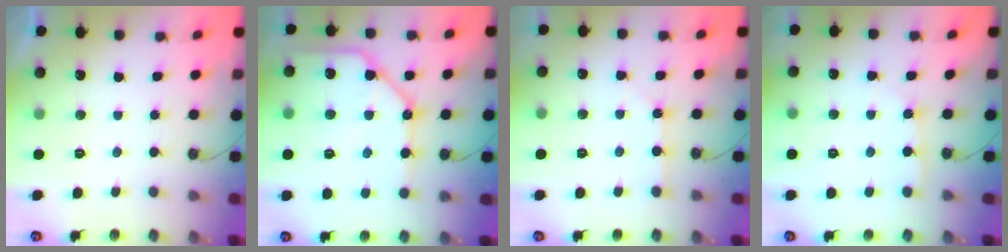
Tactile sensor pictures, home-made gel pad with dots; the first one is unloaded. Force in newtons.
{"total": 14.2, "press": 14.1, "slide": 1.9}
{"total": 1.7, "press": 1.7, "slide": 0.3}
{"total": 2.6, "press": 2.6, "slide": 0.3}